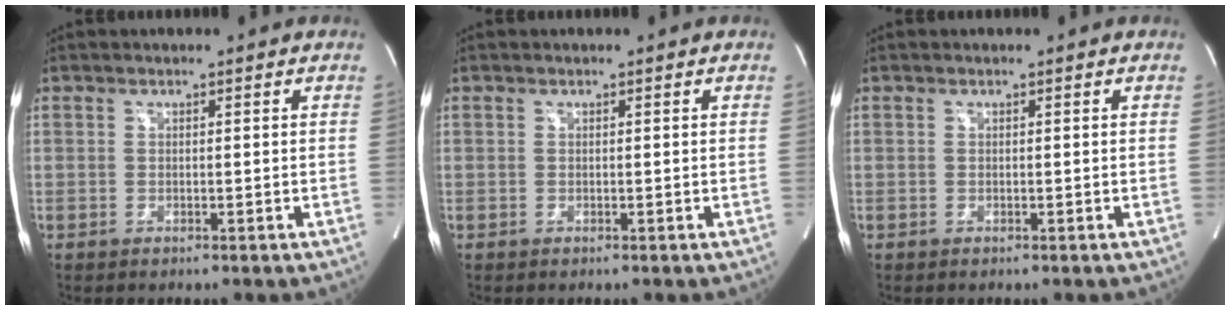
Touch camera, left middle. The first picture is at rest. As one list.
[{"total": 0.0}, {"total": 0.0}]